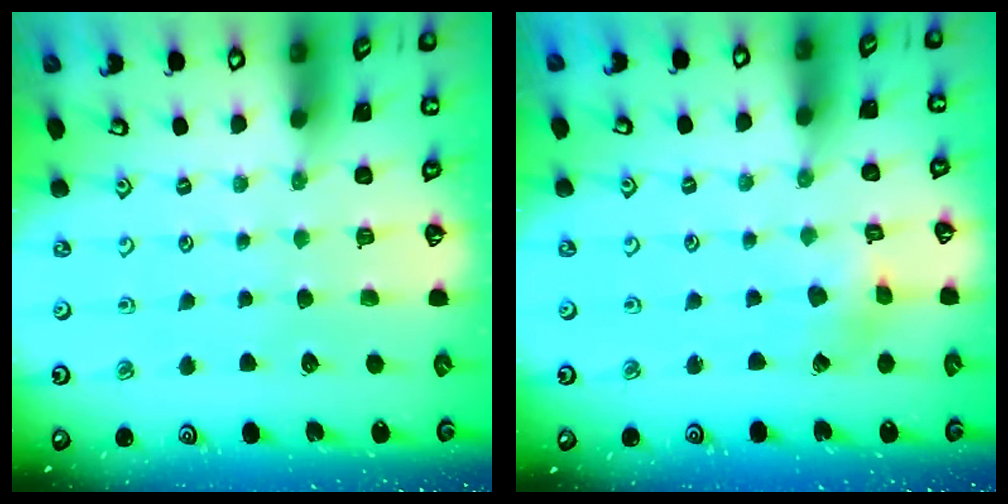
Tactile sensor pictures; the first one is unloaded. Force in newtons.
{"total": 2.0, "press": 2.0, "slide": 0.3}